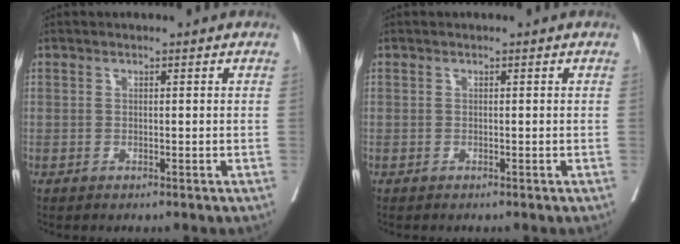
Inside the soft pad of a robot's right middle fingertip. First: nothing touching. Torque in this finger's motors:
{"motor_torque": [-0.68, -0.26, 0.00, -0.01]}